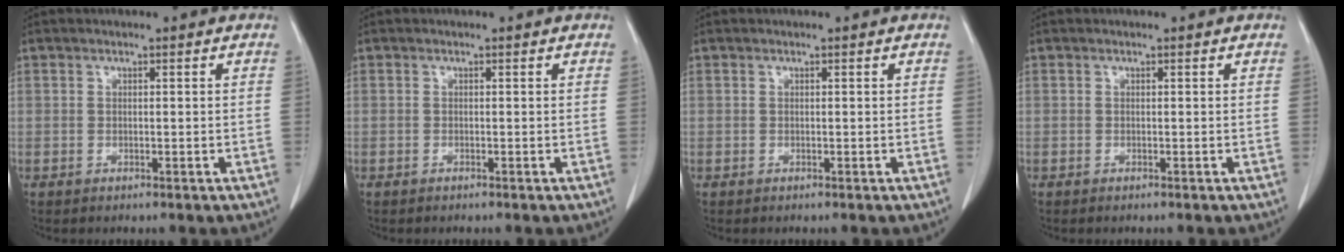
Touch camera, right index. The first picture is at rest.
{"total": 0.0}
{"total": 0.0}
{"total": 0.0}